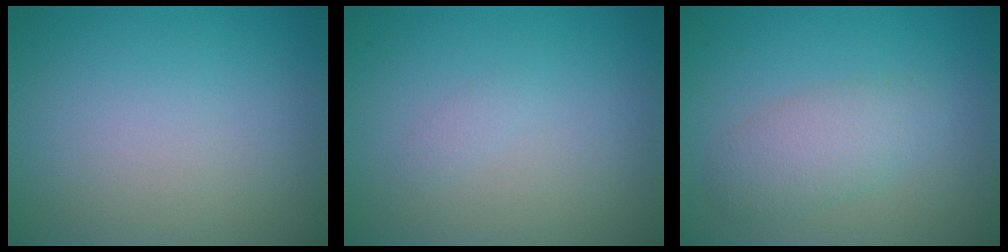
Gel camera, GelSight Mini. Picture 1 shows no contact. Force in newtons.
{"total": 0.6, "press": 0.6, "slide": 0.0}
{"total": 3.0, "press": 3.0, "slide": 0.0}